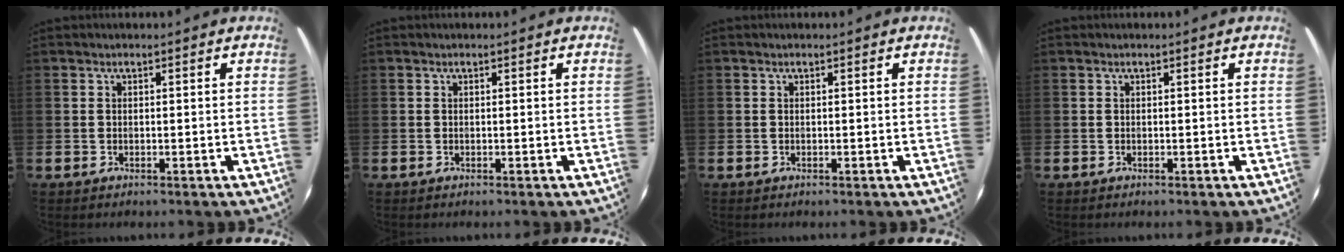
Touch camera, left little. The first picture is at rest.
{"total": 0.0}
{"total": 0.0}
{"total": 0.0}